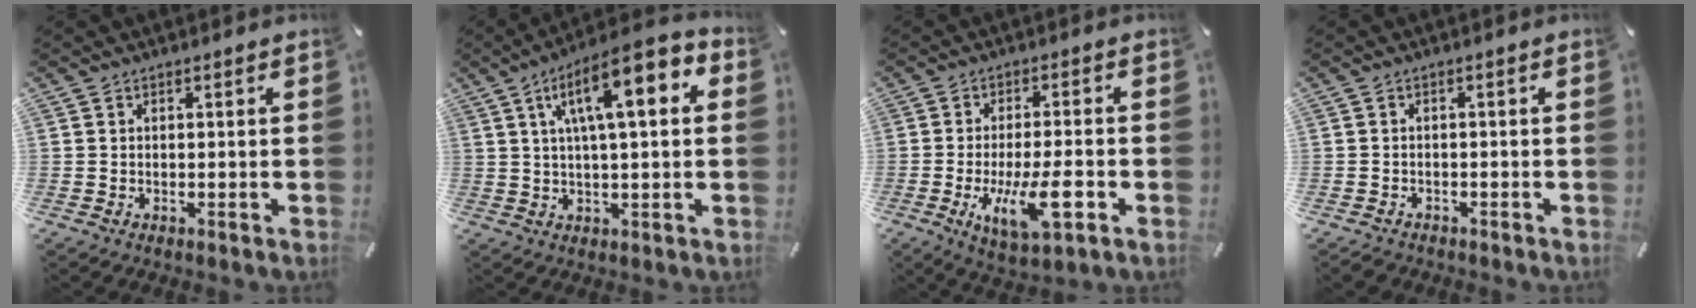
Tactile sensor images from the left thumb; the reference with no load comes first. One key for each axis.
{"total": 13.5, "fx": 5.1, "fy": 3.7, "fz": 11.9, "tx": -0.193, "ty": -0.015, "tz": 0.082}
{"total": 13.0, "fx": -4.0, "fy": 4.2, "fz": 11.6, "tx": -0.214, "ty": -0.009, "tz": -0.064}
{"total": 1.6, "fx": -1.4, "fy": 0.7, "fz": 0.3, "tx": -0.015, "ty": 0.004, "tz": -0.032}